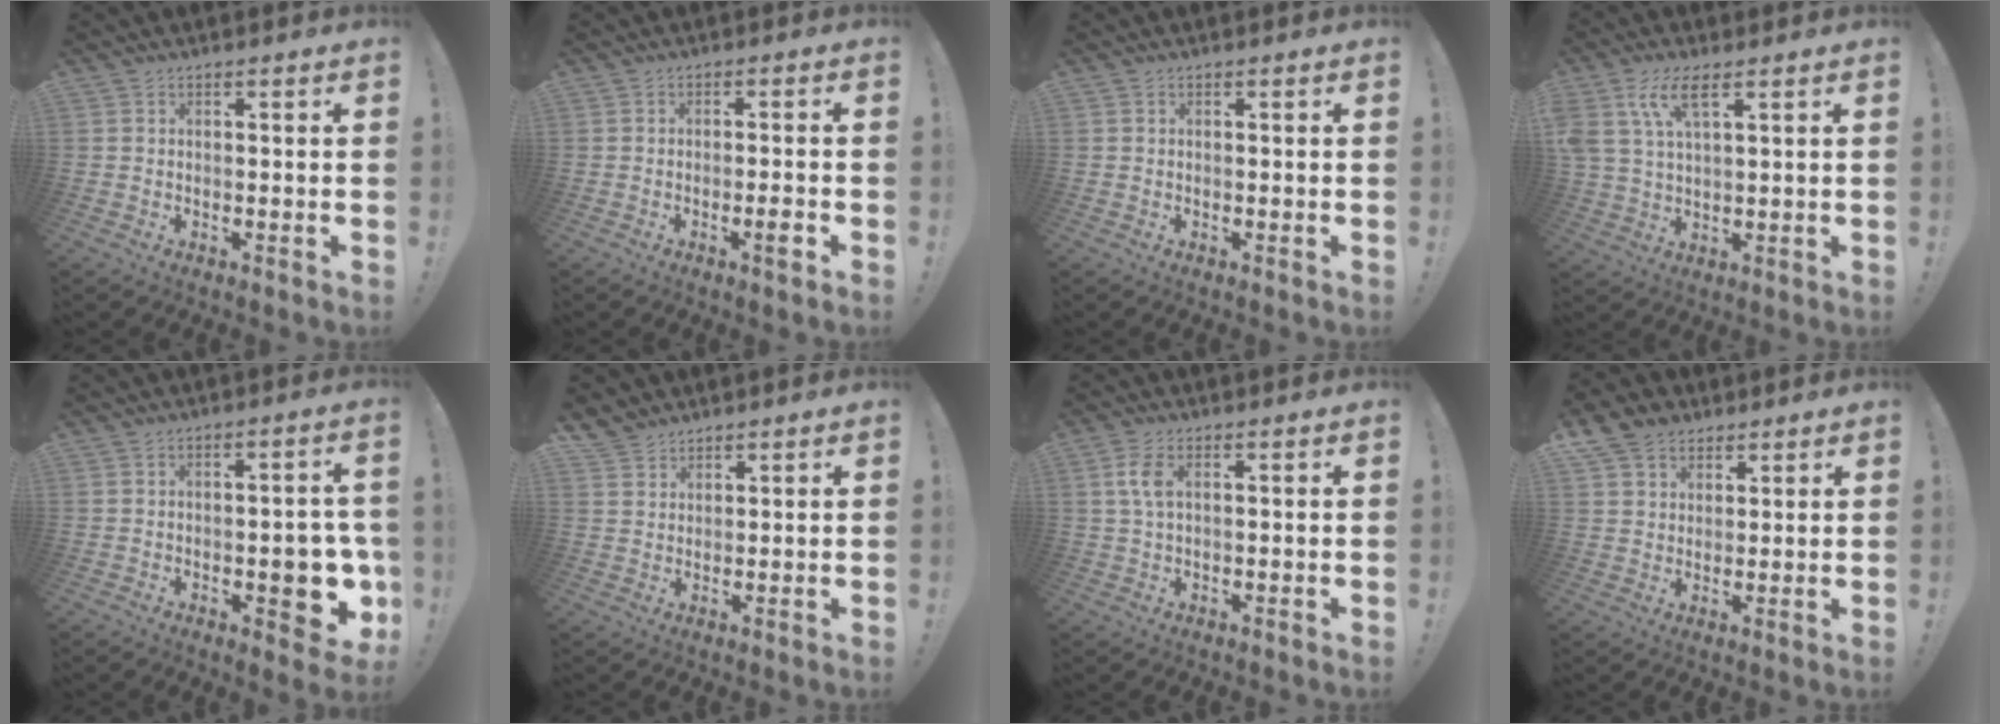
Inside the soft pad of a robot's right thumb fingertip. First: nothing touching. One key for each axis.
{"total": 3.5, "fx": -1.6, "fy": 0.1, "fz": 3.1, "tx": -0.040, "ty": -0.005, "tz": -0.028}
{"total": 0.0}
{"total": 9.3, "fx": 4.9, "fy": 3.5, "fz": 7.1, "tx": -0.143, "ty": -0.011, "tz": 0.093}
{"total": 11.0, "fx": -2.5, "fy": 5.1, "fz": 9.5, "tx": -0.092, "ty": 0.002, "tz": -0.035}
{"total": 4.0, "fx": 3.5, "fy": 1.9, "fz": 0.5, "tx": -0.007, "ty": -0.025, "tz": 0.066}
{"total": 4.8, "fx": 1.2, "fy": 2.5, "fz": 4.0, "tx": -0.085, "ty": 0.004, "tz": 0.021}
{"total": 7.8, "fx": 4.9, "fy": 5.7, "fz": 2.2, "tx": -0.033, "ty": -0.025, "tz": 0.098}